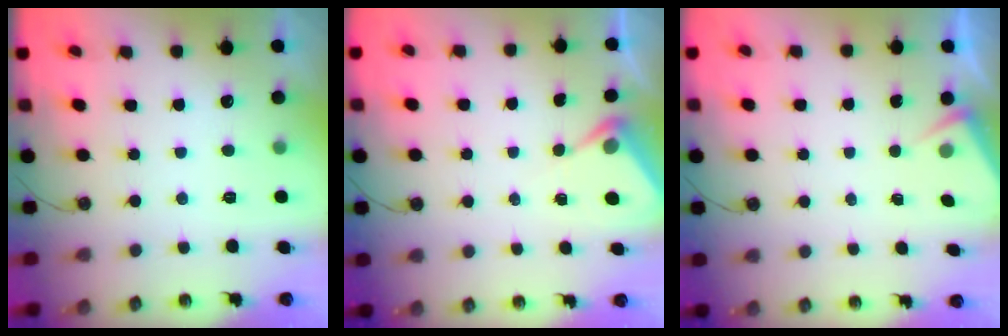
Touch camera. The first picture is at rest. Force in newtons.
{"total": 4.8, "press": 4.7, "slide": 0.5}
{"total": 2.5, "press": 2.5, "slide": 0.4}